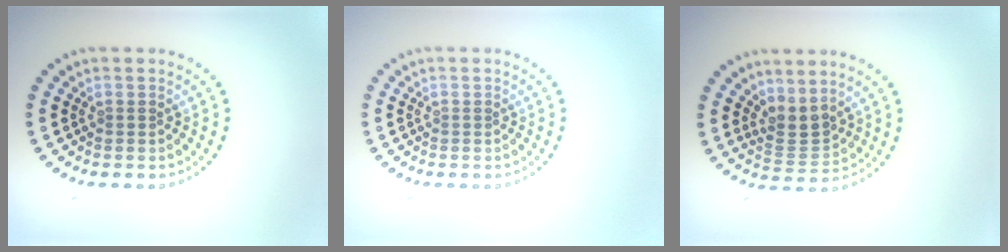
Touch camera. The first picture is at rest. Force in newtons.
{"total": 0.0}
{"total": 2.5, "press": 1.9, "slide": 1.6}